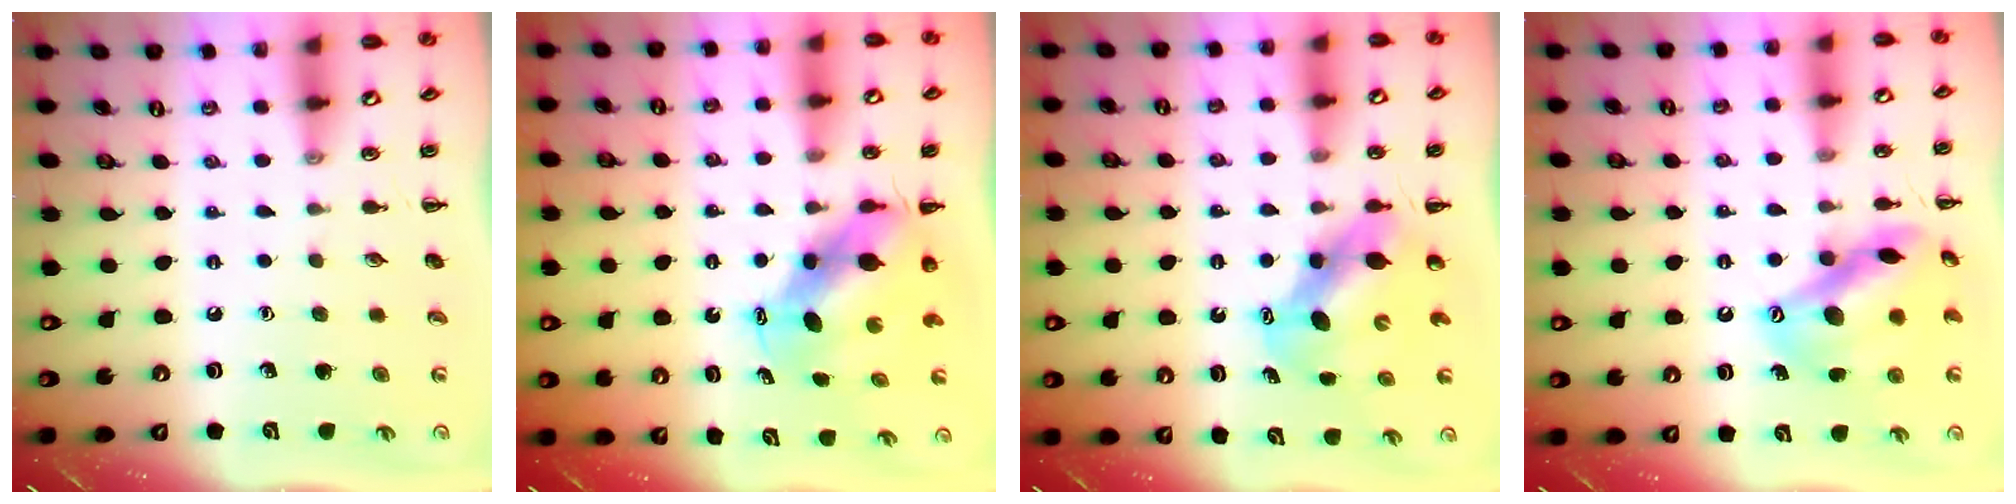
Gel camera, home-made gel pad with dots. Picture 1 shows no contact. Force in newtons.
{"total": 7.6, "press": 7.4, "slide": 1.7}
{"total": 6.4, "press": 6.3, "slide": 0.9}
{"total": 15.6, "press": 15.3, "slide": 3.0}